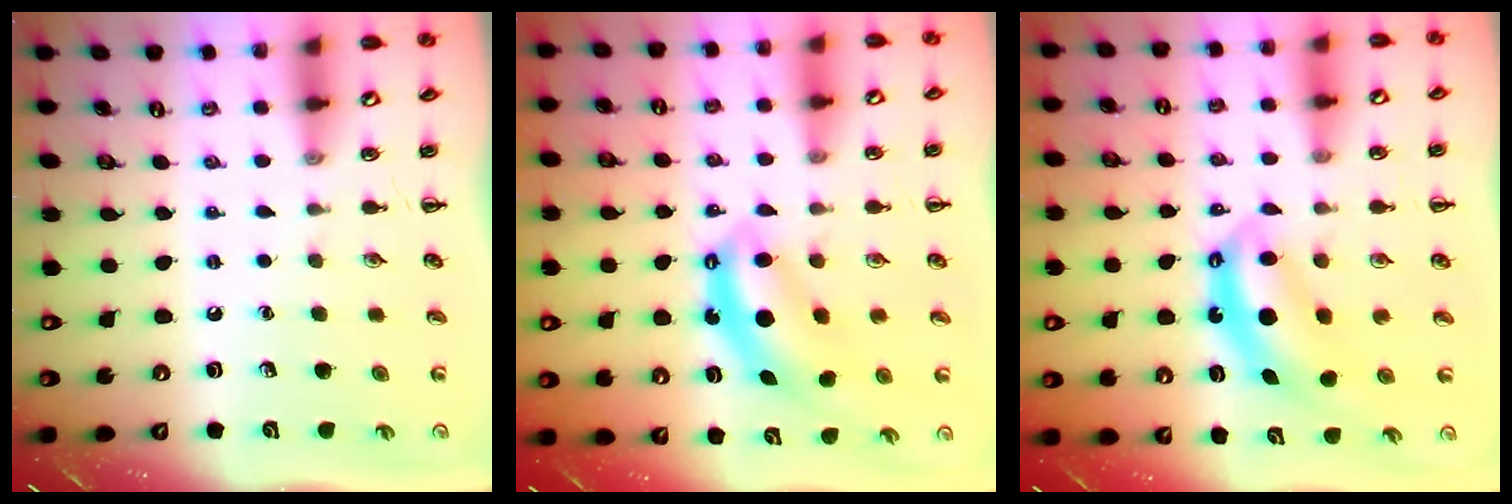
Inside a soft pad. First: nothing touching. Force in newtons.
{"total": 6.6, "press": 6.6, "slide": 0.5}
{"total": 6.2, "press": 6.2, "slide": 0.7}